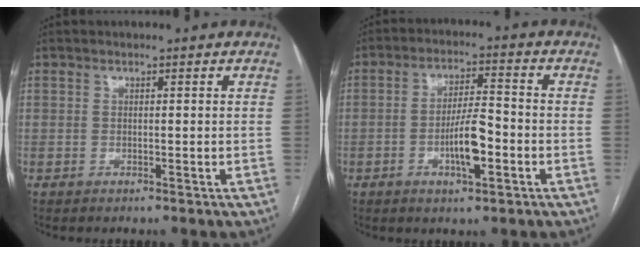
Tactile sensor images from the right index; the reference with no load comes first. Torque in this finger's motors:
{"motor_torque": [1.25, -0.40, 0.71, 0.13]}